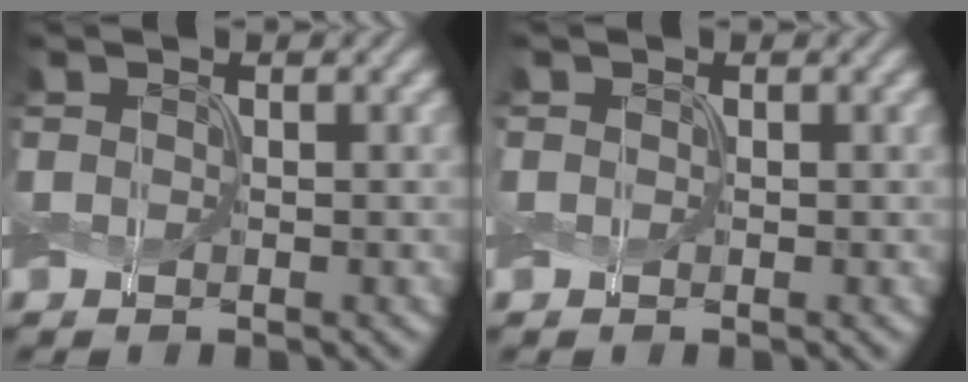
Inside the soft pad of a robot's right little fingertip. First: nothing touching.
{"total": 0.0}